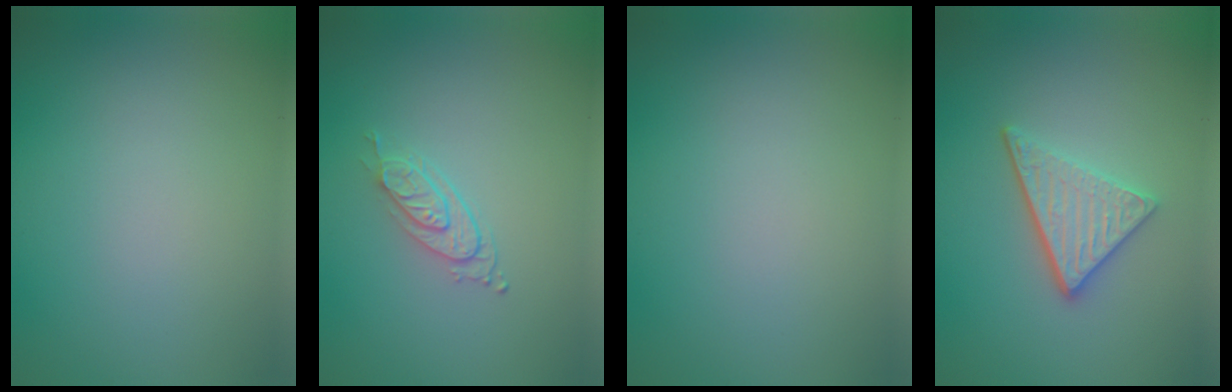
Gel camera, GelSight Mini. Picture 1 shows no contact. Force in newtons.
{"total": 2.0, "press": 1.4, "slide": 1.4}
{"total": 0.0}
{"total": 3.5, "press": 3.0, "slide": 1.9}